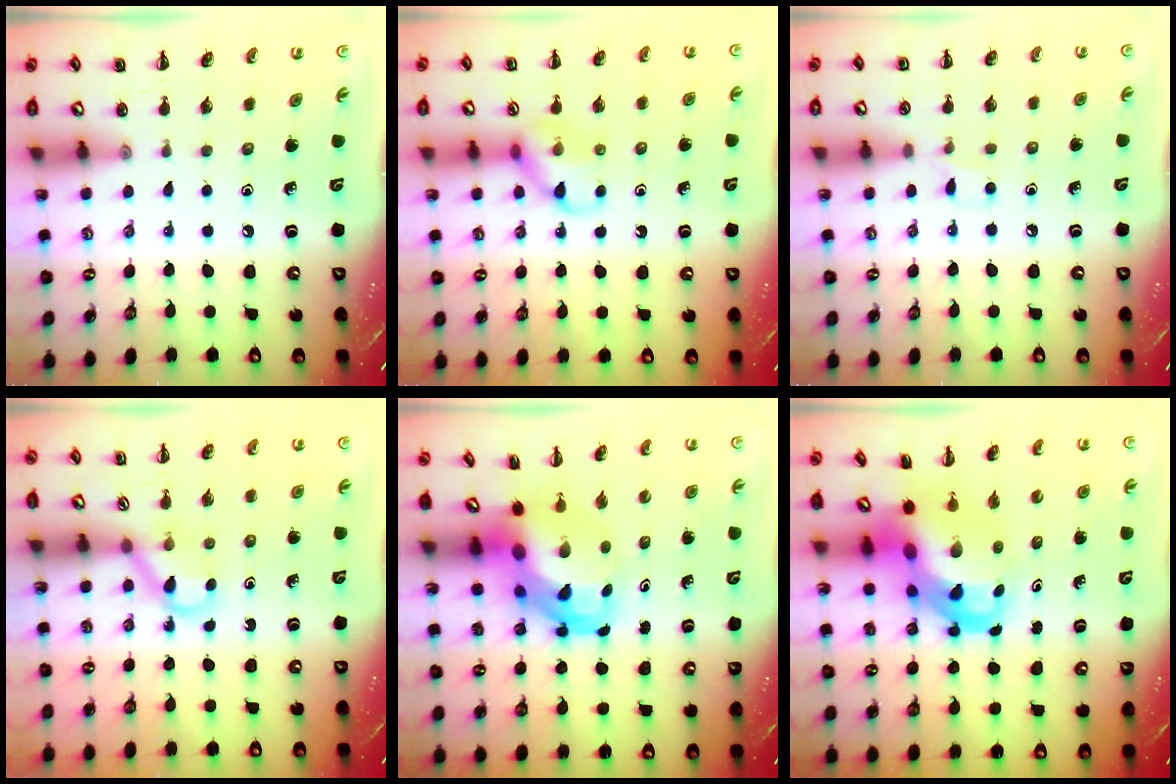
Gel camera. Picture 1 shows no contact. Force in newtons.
{"total": 10.7, "press": 10.7, "slide": 0.9}
{"total": 3.8, "press": 3.7, "slide": 1.2}
{"total": 3.3, "press": 3.0, "slide": 1.3}
{"total": 6.0, "press": 5.8, "slide": 1.7}
{"total": 8.1, "press": 7.7, "slide": 2.3}